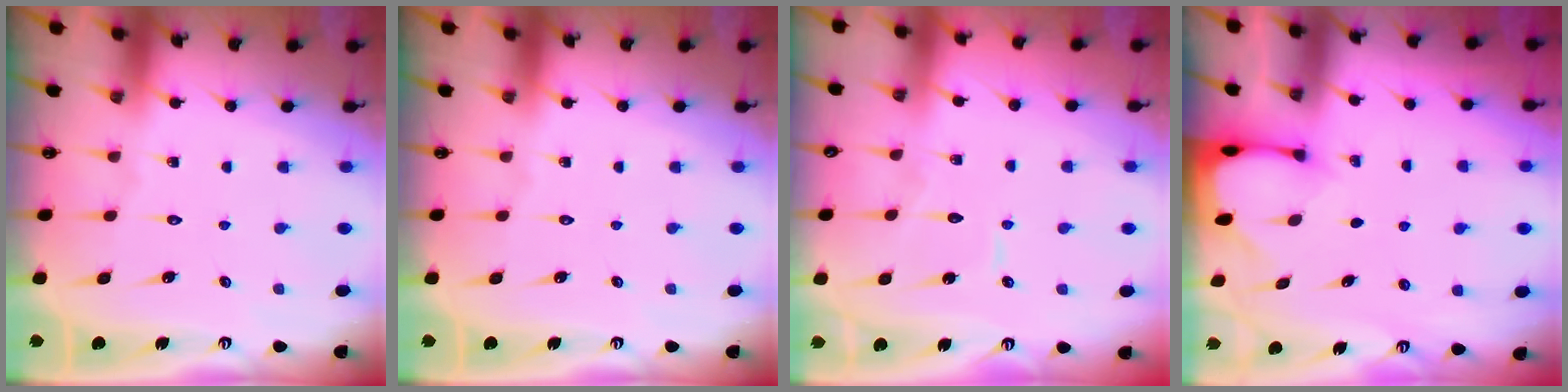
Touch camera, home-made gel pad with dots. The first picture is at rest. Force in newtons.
{"total": 0.0}
{"total": 5.4, "press": 5.4, "slide": 0.4}
{"total": 2.7, "press": 2.7, "slide": 0.3}